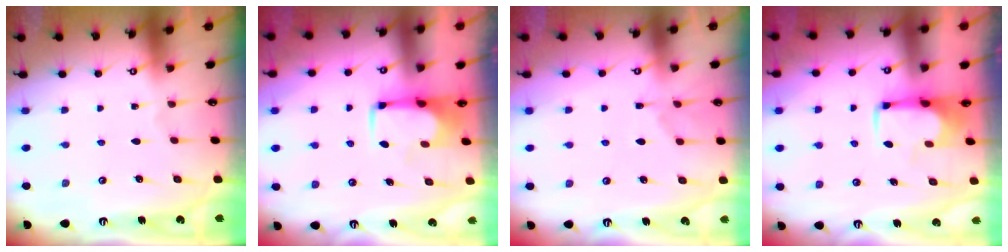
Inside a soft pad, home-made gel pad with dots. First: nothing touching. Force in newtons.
{"total": 1.1, "press": 1.1, "slide": 0.1}
{"total": 1.6, "press": 1.2, "slide": 1.2}
{"total": 1.2, "press": 1.1, "slide": 0.5}